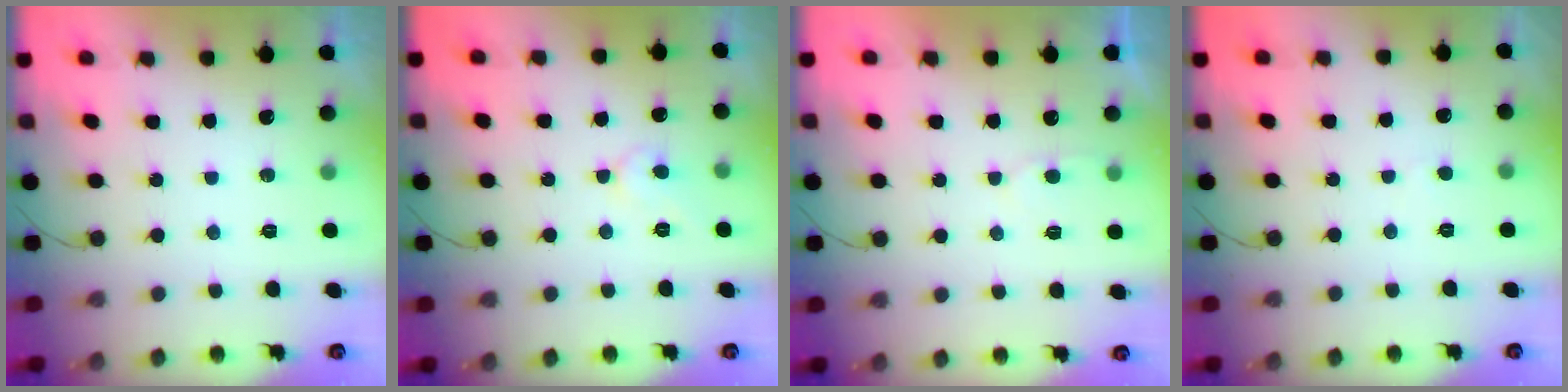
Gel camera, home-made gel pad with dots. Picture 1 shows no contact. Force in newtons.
{"total": 5.3, "press": 5.3, "slide": 0.4}
{"total": 3.3, "press": 3.3, "slide": 0.4}
{"total": 1.9, "press": 1.9, "slide": 0.2}